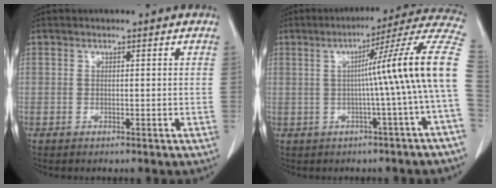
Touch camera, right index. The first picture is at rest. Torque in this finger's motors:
{"motor_torque": [1.36, 0.02, 0.65, 0.19]}